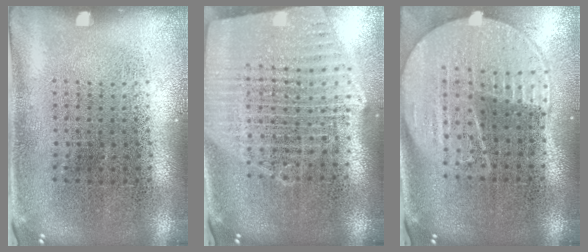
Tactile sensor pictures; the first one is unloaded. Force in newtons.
{"total": 2.4, "press": 2.1, "slide": 1.2}
{"total": 2.2, "press": 1.9, "slide": 1.0}